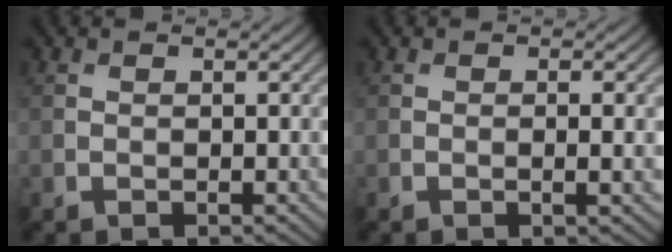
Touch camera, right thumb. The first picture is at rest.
{"total": 2.0, "force": [-0.2, 0.4, 2.0], "torque": [-0.036, 0.000, -0.001]}